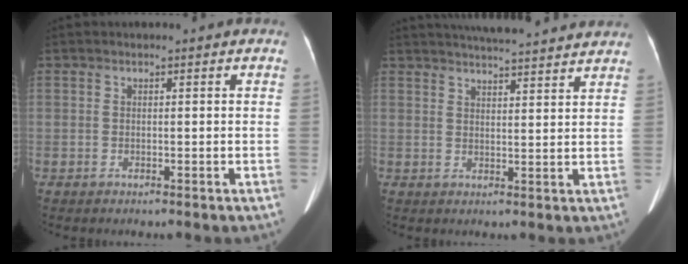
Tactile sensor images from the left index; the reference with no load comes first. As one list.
[{"total": 15.1, "force": [13.9, 1.1, 5.7], "torque": [-0.089, 0.023, 0.180]}]